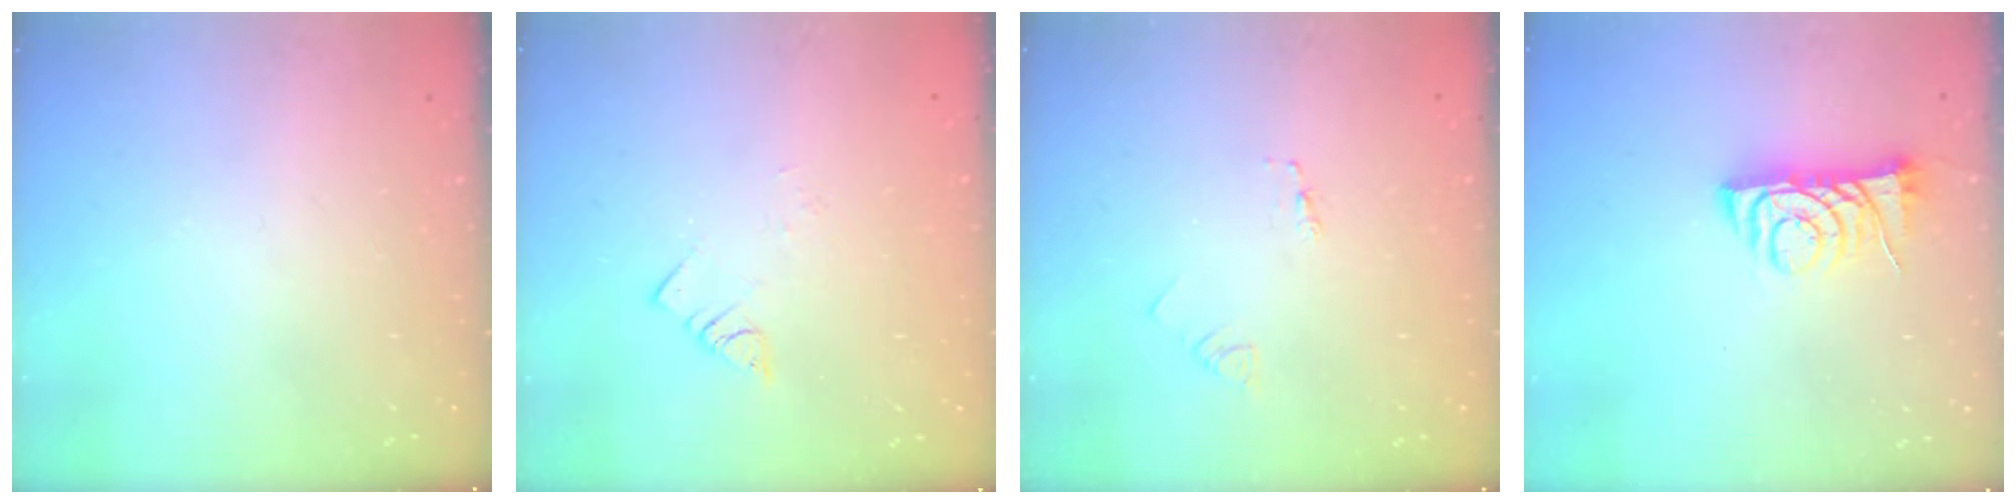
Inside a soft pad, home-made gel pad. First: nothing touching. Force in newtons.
{"total": 2.8, "press": 2.8, "slide": 0.3}
{"total": 1.8, "press": 1.8, "slide": 0.2}
{"total": 7.6, "press": 7.5, "slide": 1.0}